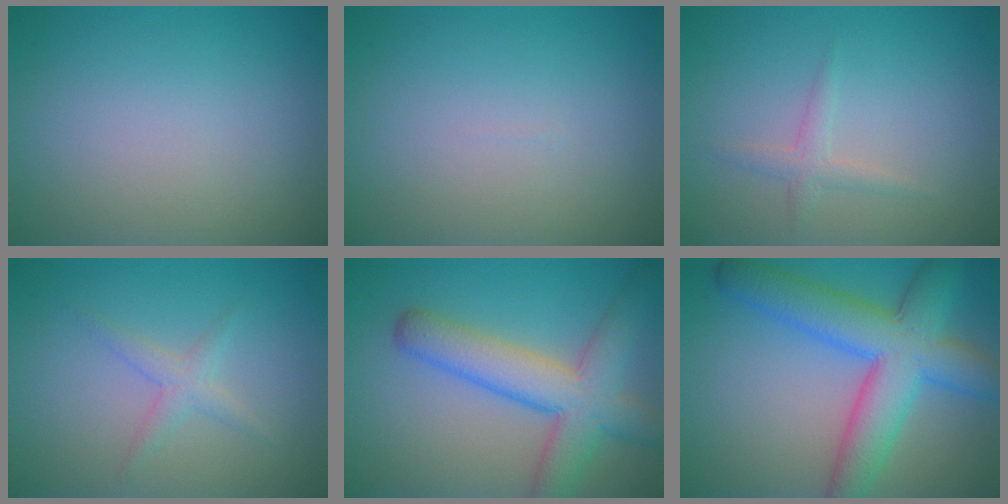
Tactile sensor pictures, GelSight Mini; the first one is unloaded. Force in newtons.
{"total": 0.0}
{"total": 1.3, "press": 1.3, "slide": 0.1}
{"total": 1.6, "press": 1.6, "slide": 0.1}
{"total": 7.0, "press": 7.0, "slide": 0.3}
{"total": 8.6, "press": 8.6, "slide": 0.4}